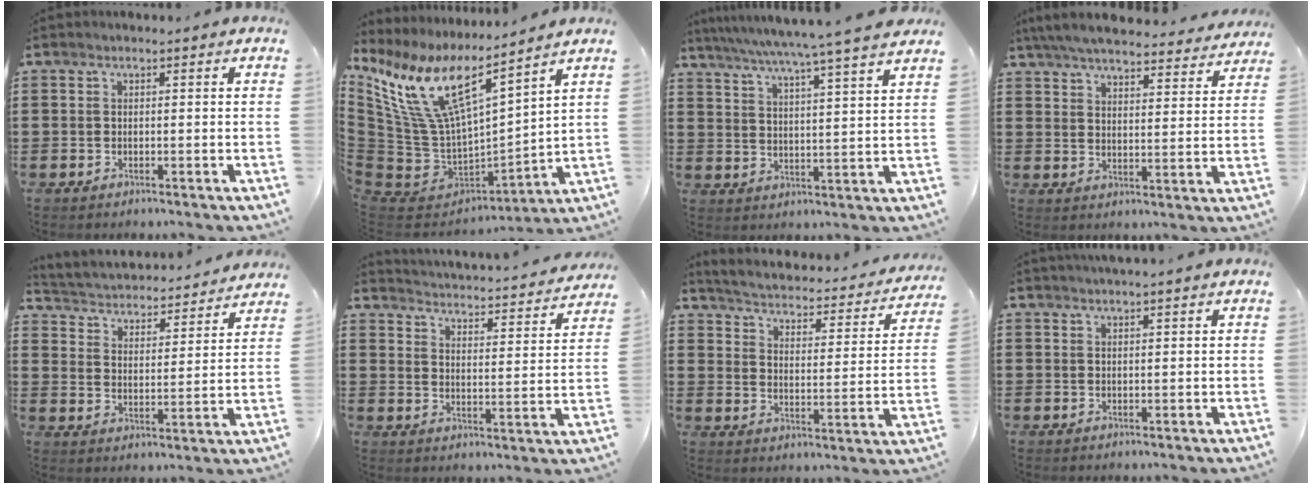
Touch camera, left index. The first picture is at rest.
{"total": 12.8, "force": [7.2, 4.8, 9.4], "torque": [-0.227, -0.050, 0.125]}
{"total": 6.2, "force": [5.4, -1.4, 2.7], "torque": [-0.073, -0.043, 0.086]}
{"total": 5.9, "force": [5.7, 0.1, 1.5], "torque": [-0.054, -0.032, 0.099]}
{"total": 2.7, "force": [2.7, 0.3, -0.1], "torque": [-0.021, -0.032, 0.036]}
{"total": 2.6, "force": [2.5, -0.3, 0.1], "torque": [-0.024, -0.033, 0.033]}
{"total": 1.9, "force": [1.8, 0.0, 0.6], "torque": [-0.030, -0.028, 0.017]}
{"total": 1.7, "force": [1.6, -0.2, 0.5], "torque": [-0.011, 0.002, 0.032]}